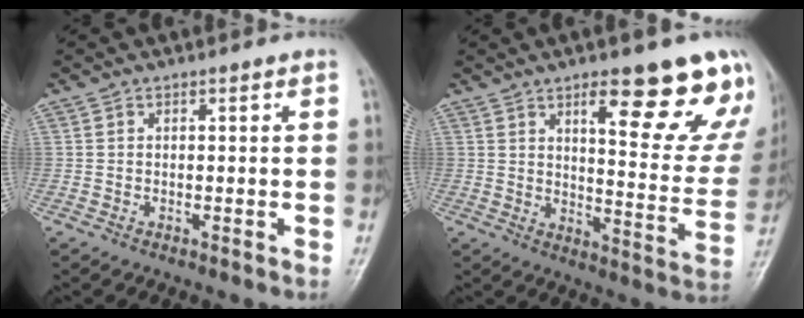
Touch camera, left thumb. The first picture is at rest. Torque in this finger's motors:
{"motor_torque": [2.40, 2.07, 1.28, -0.85, 0.26]}